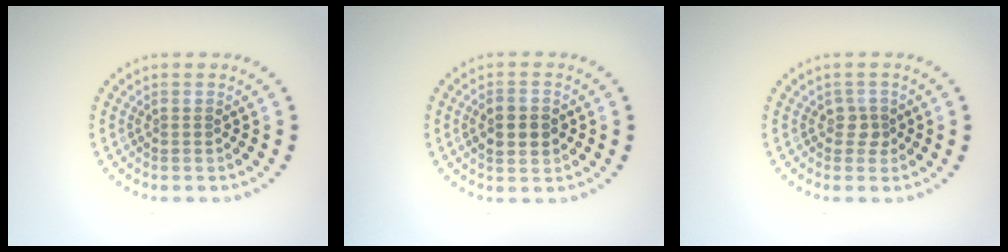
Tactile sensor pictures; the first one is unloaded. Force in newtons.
{"total": 2.8, "press": 2.8, "slide": 0.1}
{"total": 1.4, "press": 1.1, "slide": 0.9}